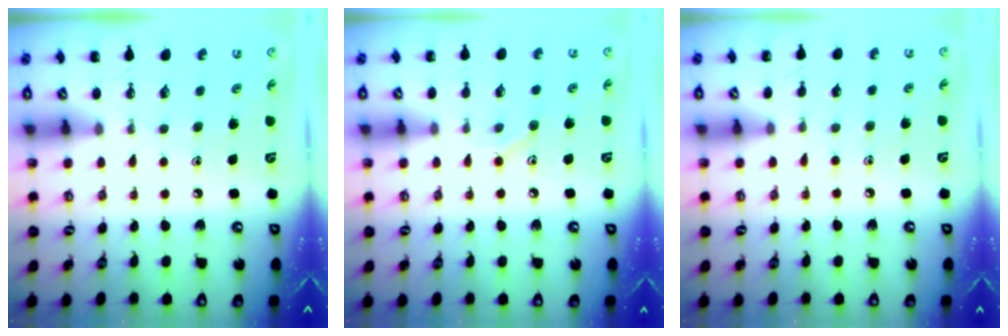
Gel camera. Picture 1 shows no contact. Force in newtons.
{"total": 7.0, "press": 6.7, "slide": 2.0}
{"total": 3.8, "press": 3.4, "slide": 1.6}